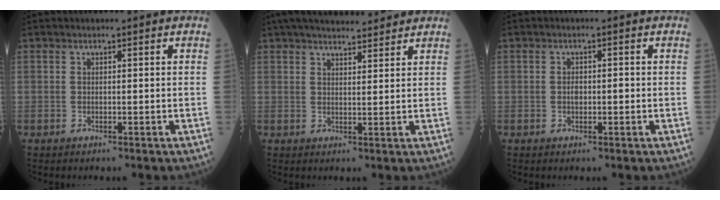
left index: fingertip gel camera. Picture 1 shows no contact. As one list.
[{"total": 12.5, "force": [11.1, 2.3, 5.1], "torque": [-0.076, 0.030, 0.160]}, {"total": 1.6, "force": [-0.2, 0.7, 1.4], "torque": [-0.026, 0.003, -0.002]}]